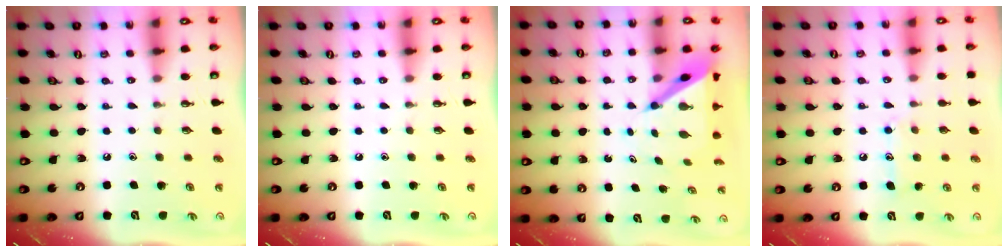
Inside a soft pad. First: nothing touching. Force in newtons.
{"total": 0.0}
{"total": 6.1, "press": 6.1, "slide": 0.5}
{"total": 9.2, "press": 9.1, "slide": 0.7}